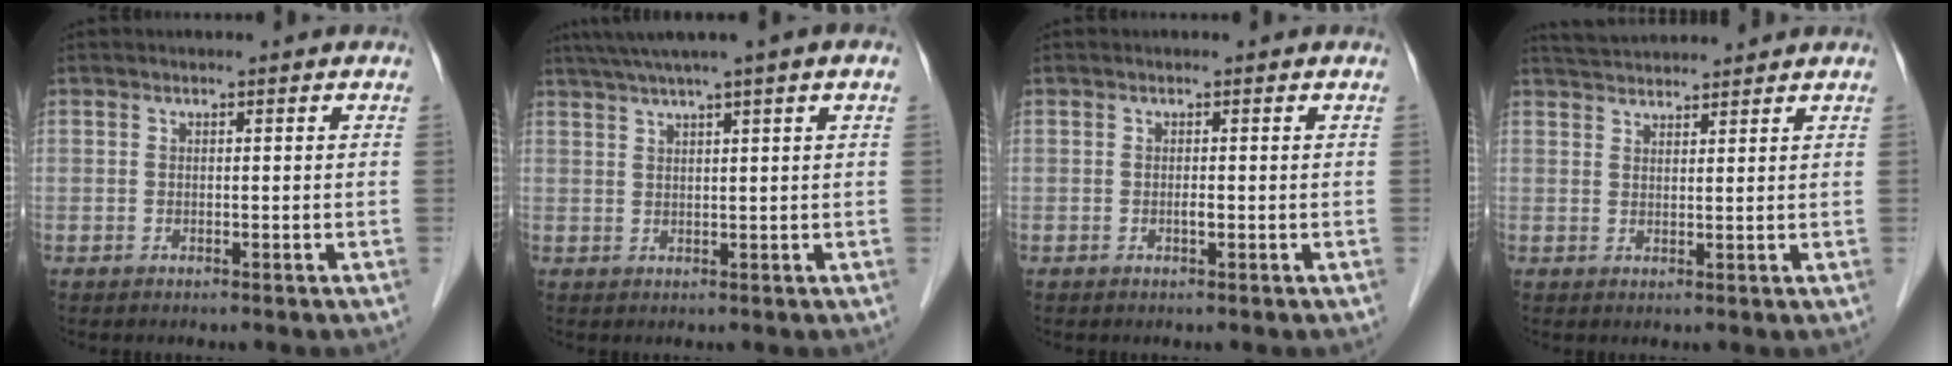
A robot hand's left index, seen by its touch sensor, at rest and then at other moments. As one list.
[{"total": 7.3, "force": [5.0, -0.7, 5.3], "torque": [-0.085, 0.038, 0.078]}, {"total": 0.5, "force": [-0.1, 0.1, 0.5], "torque": [-0.007, 0.001, -0.004]}, {"total": 5.9, "force": [5.7, 0.4, 1.3], "torque": [-0.028, 0.038, 0.094]}]